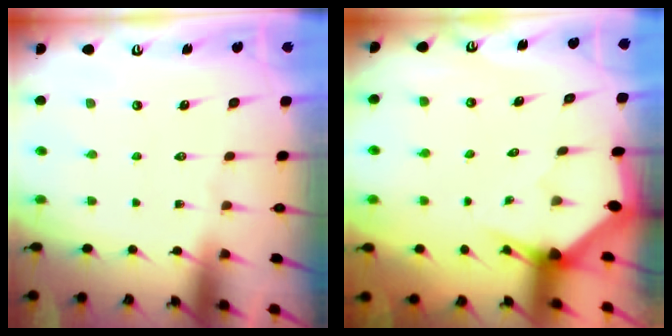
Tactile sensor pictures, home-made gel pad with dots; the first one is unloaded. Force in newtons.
{"total": 2.7, "press": 2.7, "slide": 0.1}